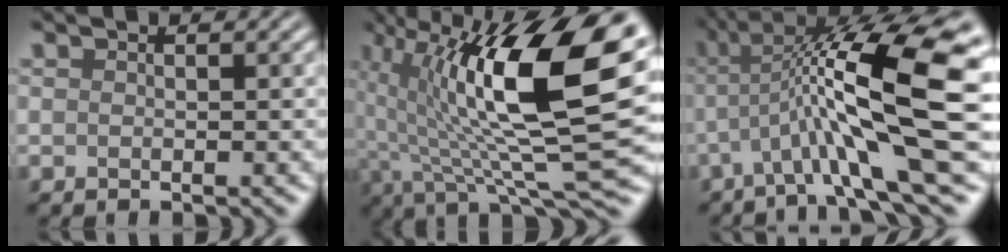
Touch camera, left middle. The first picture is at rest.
{"total": 15.8, "force": [3.3, 4.9, 14.6], "torque": [-0.248, 0.002, 0.053]}
{"total": 12.4, "force": [-0.8, 2.2, 12.2], "torque": [-0.202, 0.027, -0.012]}